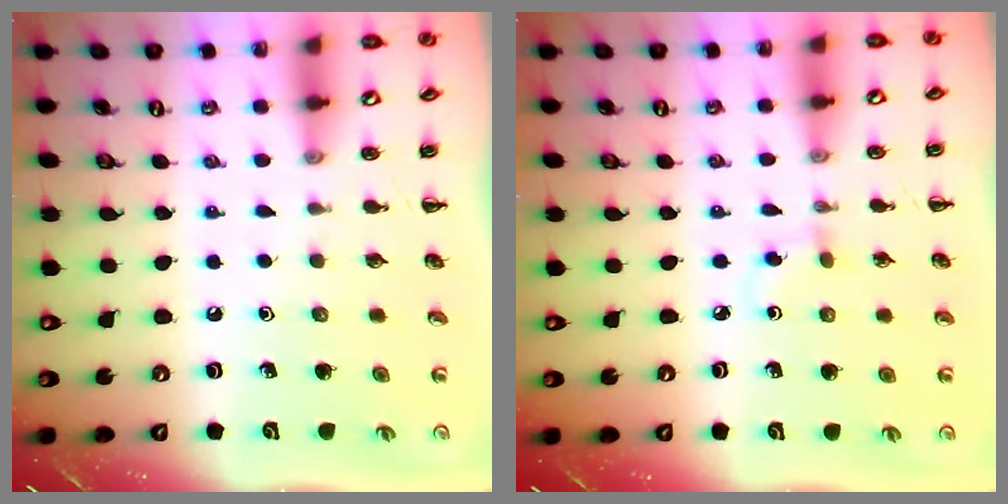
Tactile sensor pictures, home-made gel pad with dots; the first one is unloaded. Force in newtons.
{"total": 2.7, "press": 2.4, "slide": 1.1}